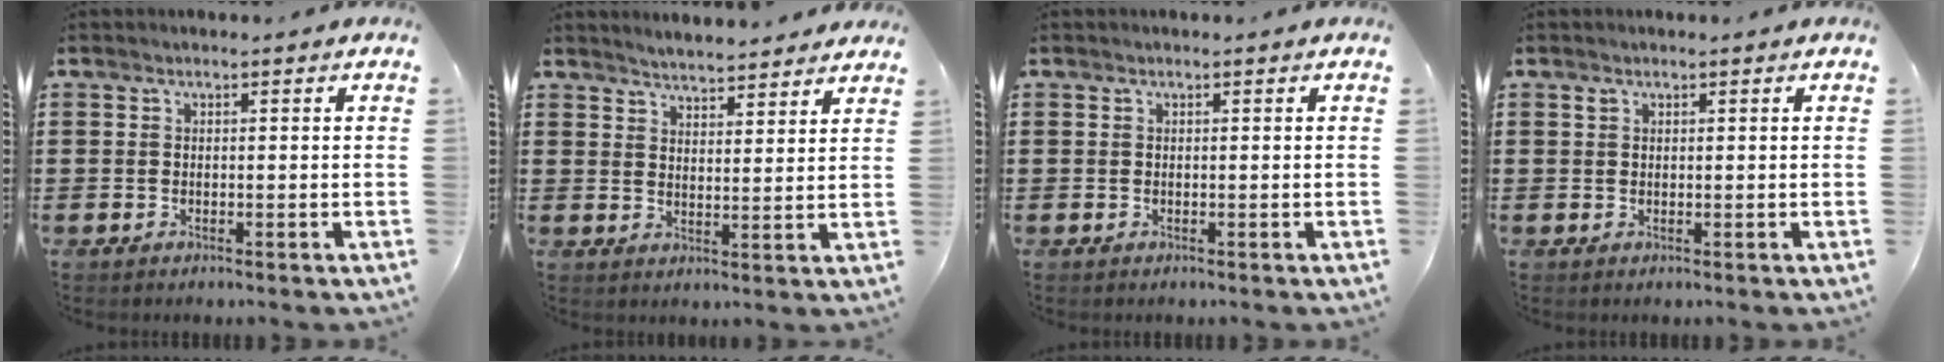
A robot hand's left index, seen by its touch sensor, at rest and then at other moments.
{"total": 3.7, "force": [3.7, -0.1, 0.0], "torque": [-0.013, -0.016, 0.068]}
{"total": 0.0}
{"total": 0.6, "force": [0.4, 0.4, 0.2], "torque": [-0.005, 0.002, 0.009]}